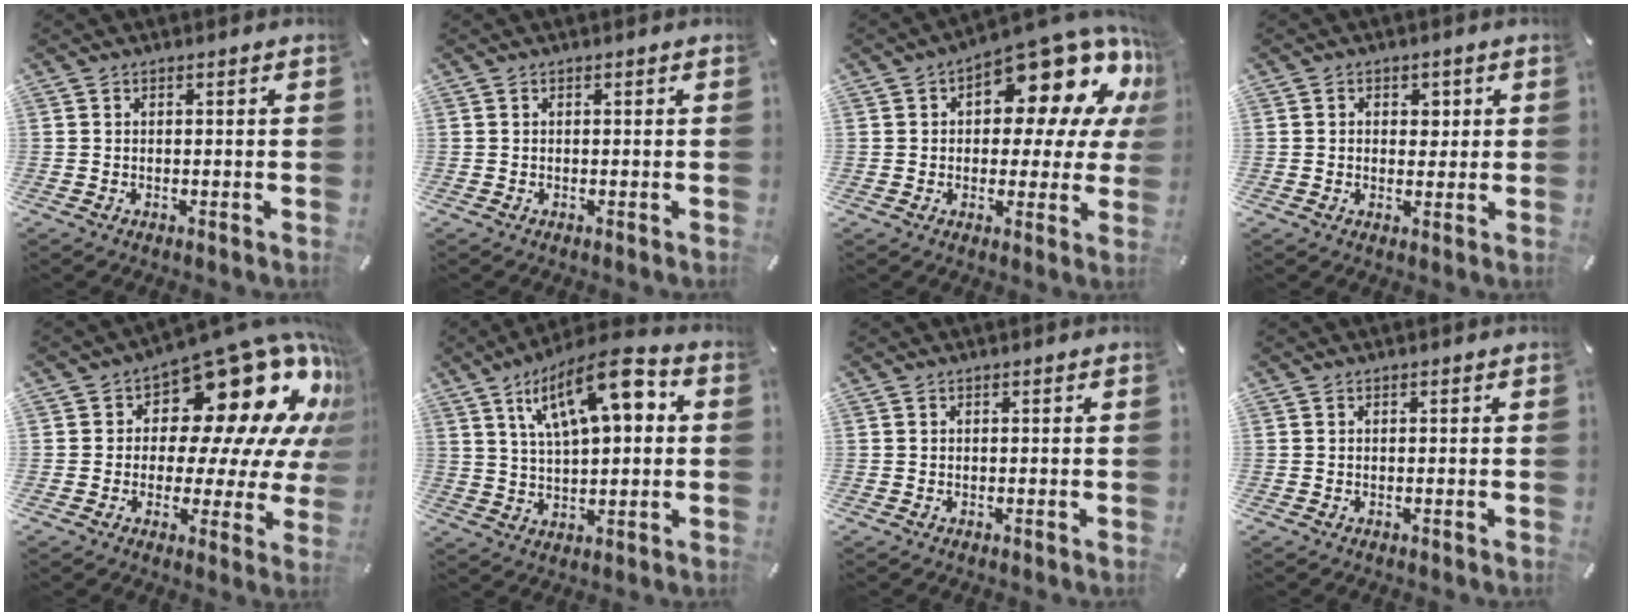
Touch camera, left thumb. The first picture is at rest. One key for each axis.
{"total": 0.0}
{"total": 17.4, "fx": 10.4, "fy": 8.3, "fz": 11.2, "tx": -0.145, "ty": -0.088, "tz": 0.171}
{"total": 3.0, "fx": 0.5, "fy": 2.5, "fz": 1.5, "tx": -0.008, "ty": -0.004, "tz": 0.000}
{"total": 21.4, "fx": 11.1, "fy": 10.7, "fz": 14.9, "tx": -0.198, "ty": -0.090, "tz": 0.185}
{"total": 16.3, "fx": 7.0, "fy": 6.6, "fz": 13.2, "tx": -0.221, "ty": -0.018, "tz": 0.114}
{"total": 0.0}
{"total": 0.0}